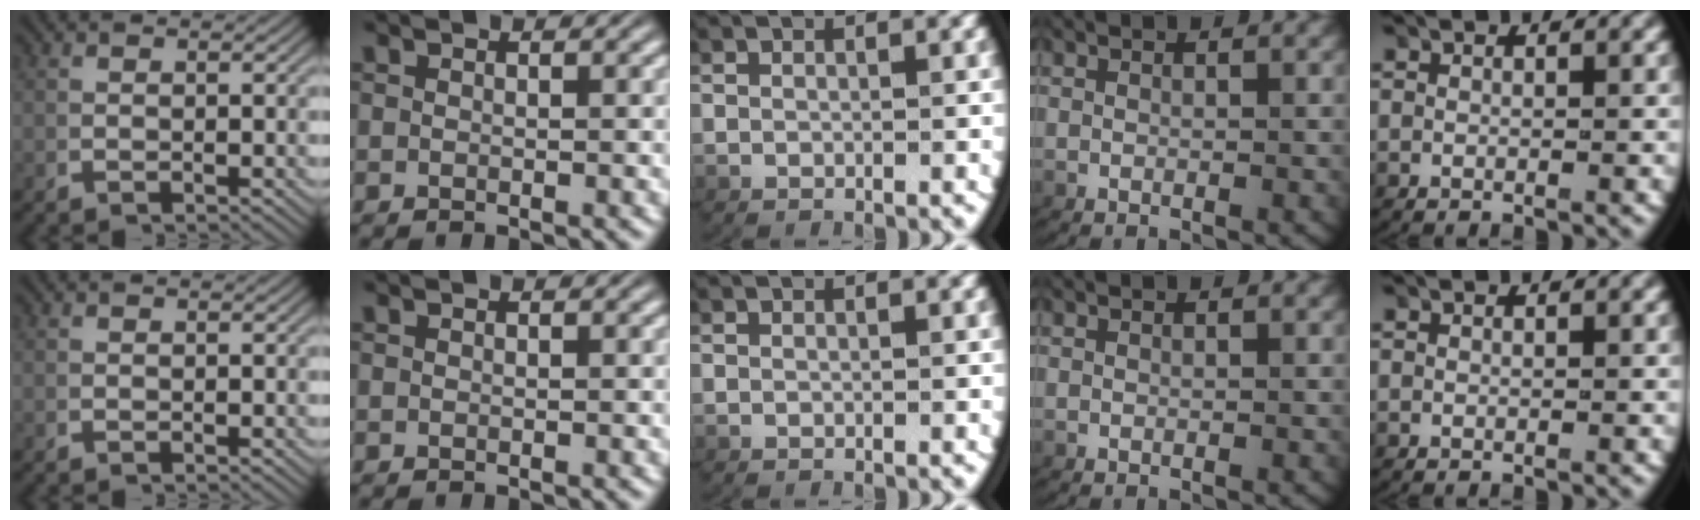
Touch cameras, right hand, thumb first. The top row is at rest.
{}